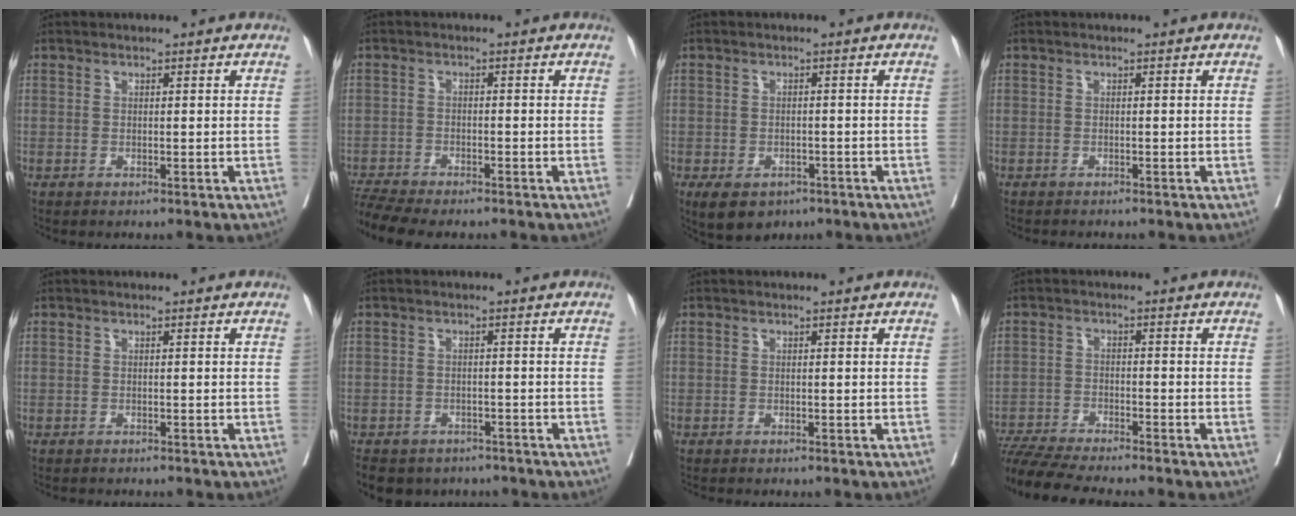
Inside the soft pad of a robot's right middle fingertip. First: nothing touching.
{"total": 7.7, "force": [-7.1, 0.6, 3.0], "torque": [-0.055, -0.008, -0.117]}
{"total": 6.3, "force": [-4.2, 3.8, 2.9], "torque": [-0.047, -0.005, -0.057]}
{"total": 2.1, "force": [-2.0, 0.2, 0.6], "torque": [-0.016, -0.006, -0.025]}
{"total": 3.2, "force": [-3.0, 0.5, 1.0], "torque": [-0.018, -0.008, -0.041]}
{"total": 9.8, "force": [-8.3, 4.7, 2.3], "torque": [-0.050, -0.002, -0.103]}
{"total": 2.5, "force": [-2.3, 0.3, 0.9], "torque": [-0.021, -0.007, -0.030]}
{"total": 10.9, "force": [-10.0, -0.1, 4.4], "torque": [-0.075, -0.017, -0.166]}